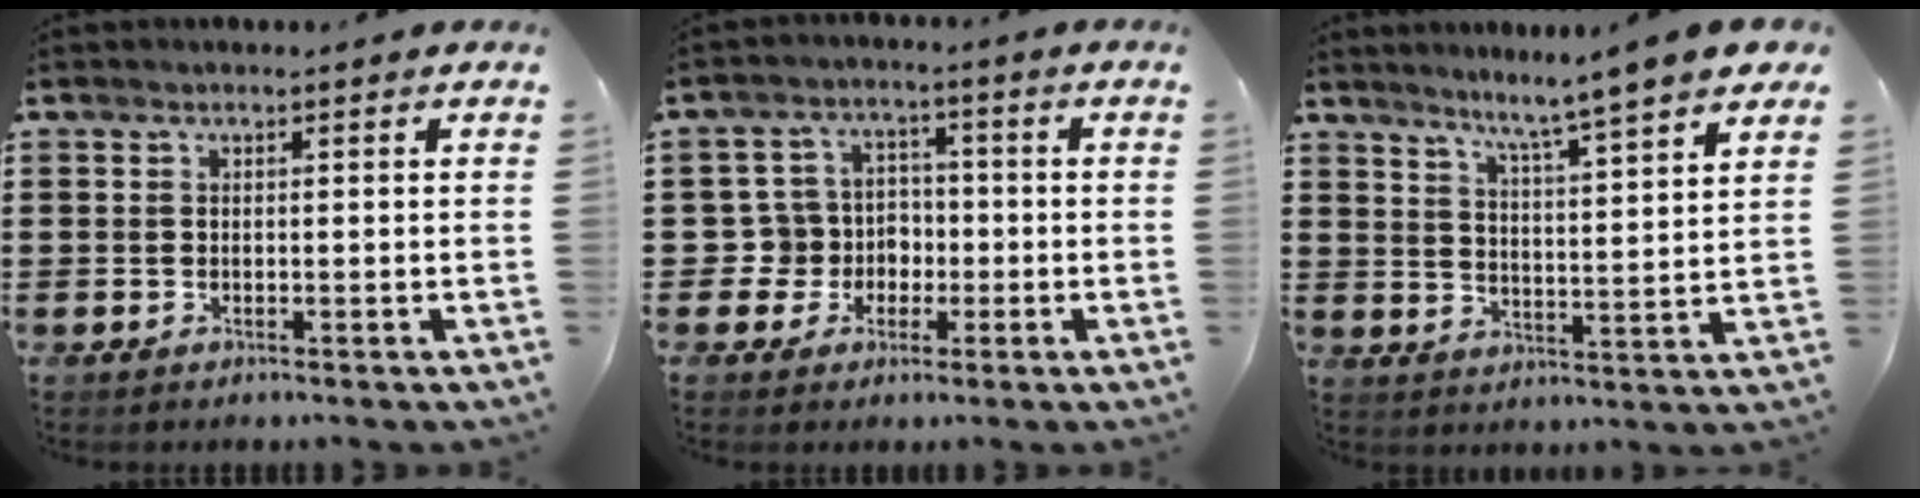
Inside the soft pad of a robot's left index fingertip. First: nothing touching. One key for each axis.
{"total": 5.7, "fx": -0.9, "fy": 5.5, "fz": 1.1, "tx": -0.050, "ty": 0.008, "tz": -0.017}
{"total": 5.6, "fx": 4.8, "fy": -1.5, "fz": 2.4, "tx": -0.069, "ty": -0.042, "tz": 0.072}